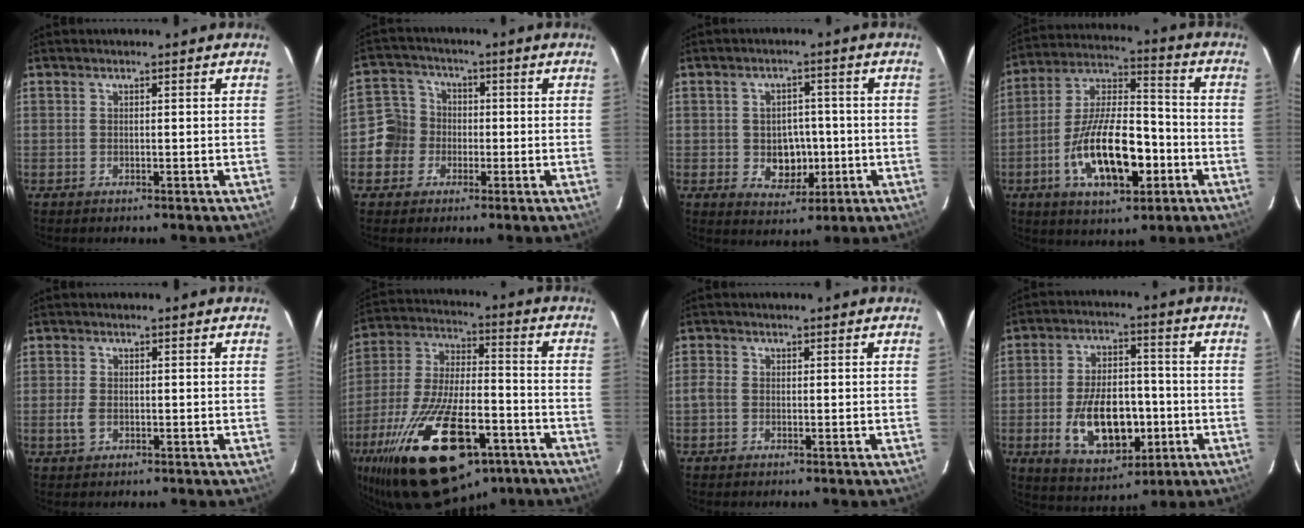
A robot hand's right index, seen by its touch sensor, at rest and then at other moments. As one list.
[{"total": 7.1, "force": [-1.8, 6.7, 1.6], "torque": [-0.034, 0.022, -0.040]}, {"total": 6.6, "force": [-1.2, 5.4, 3.6], "torque": [-0.069, 0.004, -0.002]}, {"total": 18.0, "force": [-6.2, 7.8, 15.0], "torque": [-0.290, 0.002, -0.103]}, {"total": 2.6, "force": [-0.7, 1.6, 1.9], "torque": [-0.041, -0.001, -0.010]}, {"total": 29.1, "force": [-16.4, 12.4, 20.6], "torque": [-0.404, -0.038, -0.258]}, {"total": 1.9, "force": [-0.7, 1.5, 1.0], "torque": [-0.023, 0.003, -0.017]}, {"total": 14.8, "force": [-3.8, 8.5, 11.6], "torque": [-0.225, 0.004, -0.041]}]